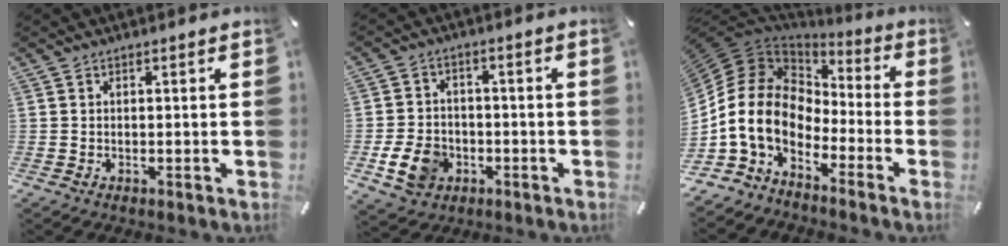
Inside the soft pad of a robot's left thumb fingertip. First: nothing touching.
{"total": 8.6, "force": [-2.6, 6.9, 4.3], "torque": [-0.088, 0.009, -0.048]}
{"total": 13.6, "force": [-4.1, 9.8, 8.5], "torque": [-0.215, 0.005, -0.084]}